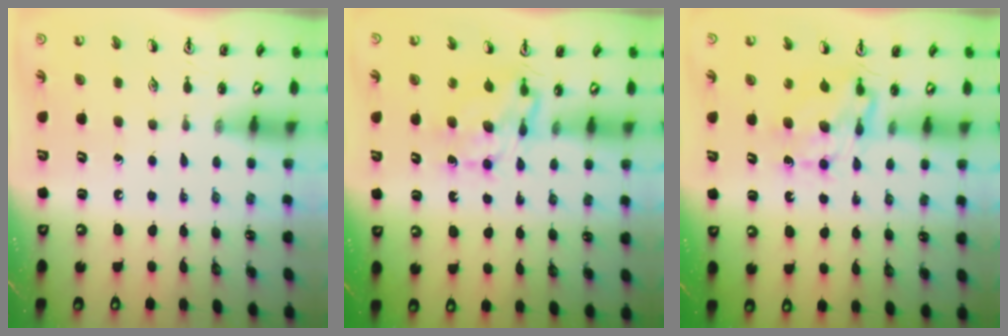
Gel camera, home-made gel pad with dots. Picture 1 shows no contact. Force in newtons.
{"total": 7.0, "press": 7.0, "slide": 0.6}
{"total": 6.5, "press": 6.5, "slide": 0.4}